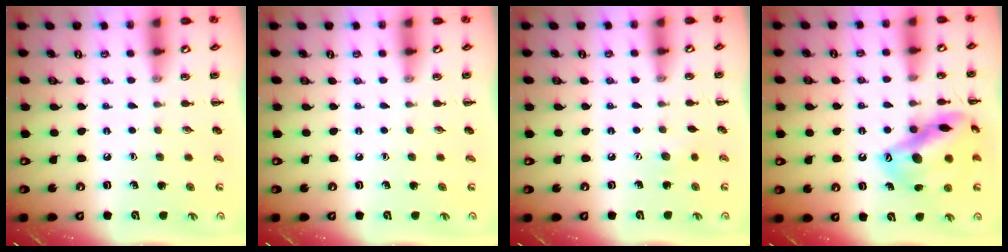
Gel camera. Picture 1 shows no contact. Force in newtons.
{"total": 0.0}
{"total": 2.9, "press": 2.8, "slide": 0.7}
{"total": 18.6, "press": 18.6, "slide": 1.6}